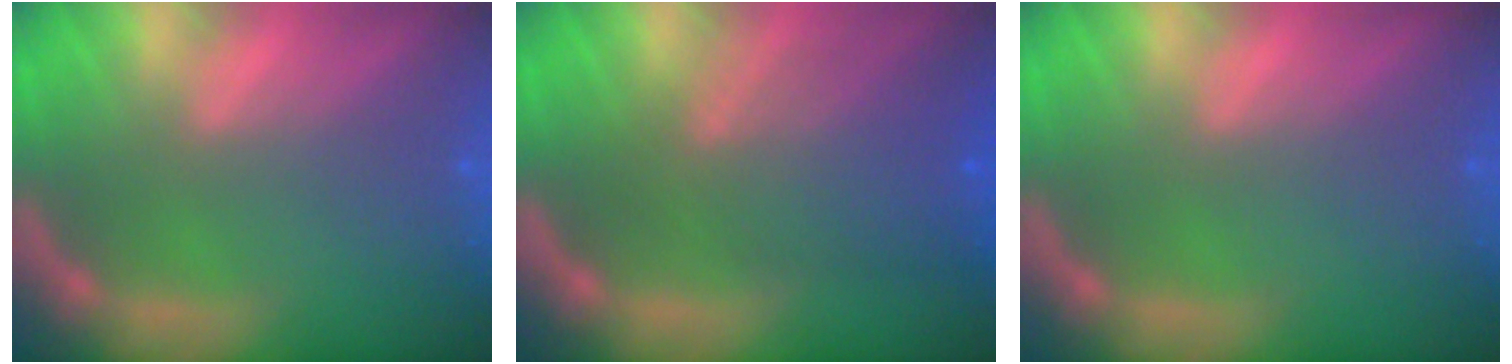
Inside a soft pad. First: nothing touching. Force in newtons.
{"total": 6.6}
{"total": 0.0}